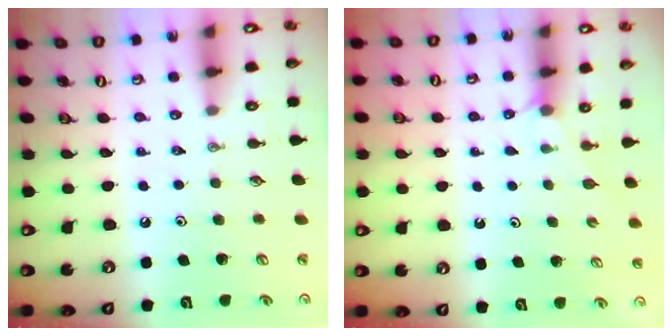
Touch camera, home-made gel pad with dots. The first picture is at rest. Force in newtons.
{"total": 1.3, "press": 1.3, "slide": 0.3}